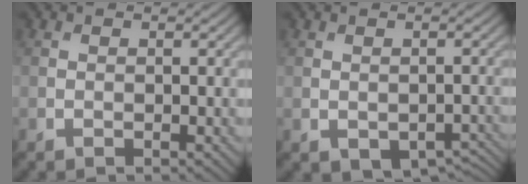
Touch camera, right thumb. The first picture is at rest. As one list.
[{"total": 3.6, "force": [-1.7, 2.2, 2.3], "torque": [-0.035, -0.020, -0.011]}]